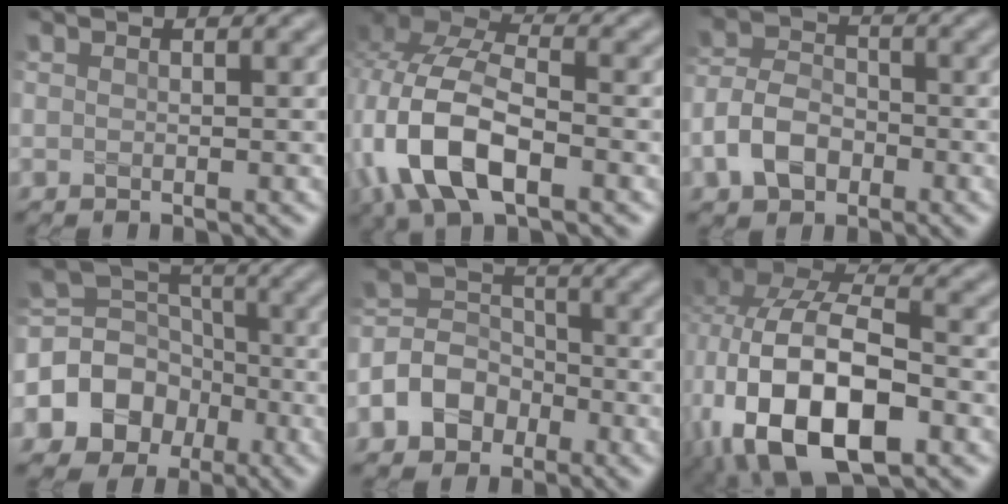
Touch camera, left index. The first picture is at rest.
{"total": 10.3, "force": [-3.2, 5.4, 8.1], "torque": [-0.183, -0.001, -0.072]}
{"total": 4.7, "force": [-2.1, 3.3, 2.6], "torque": [-0.053, 0.004, -0.048]}
{"total": 8.8, "force": [-3.1, 7.7, 3.1], "torque": [-0.060, 0.018, -0.084]}
{"total": 5.5, "force": [-2.5, 4.3, 2.3], "torque": [-0.033, 0.006, -0.061]}
{"total": 15.2, "force": [-3.6, 8.9, 11.8], "torque": [-0.230, -0.014, -0.056]}